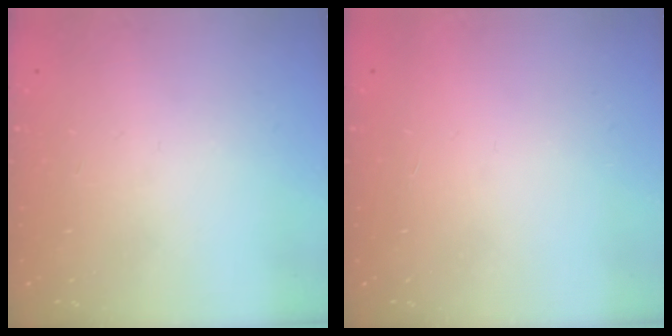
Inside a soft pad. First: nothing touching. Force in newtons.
{"total": 1.7, "press": 1.6, "slide": 0.1}